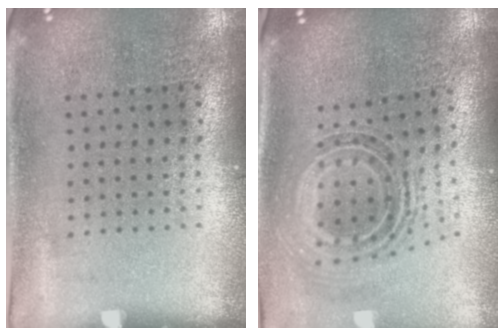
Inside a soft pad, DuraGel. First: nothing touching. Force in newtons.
{"total": 1.2, "press": 1.0, "slide": 0.7}